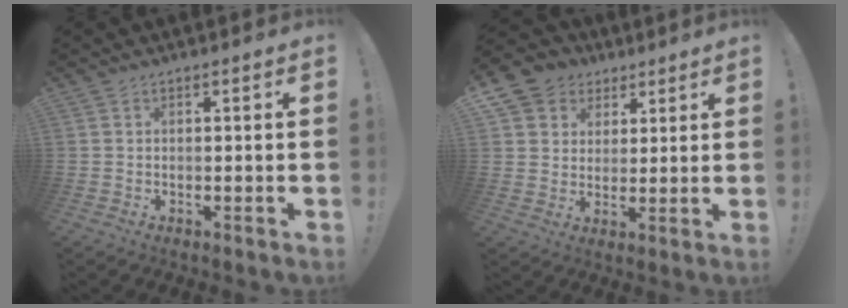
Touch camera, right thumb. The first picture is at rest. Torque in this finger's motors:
{"motor_torque": [0.35, 0.36, 0.13, 0.11, 0.31]}